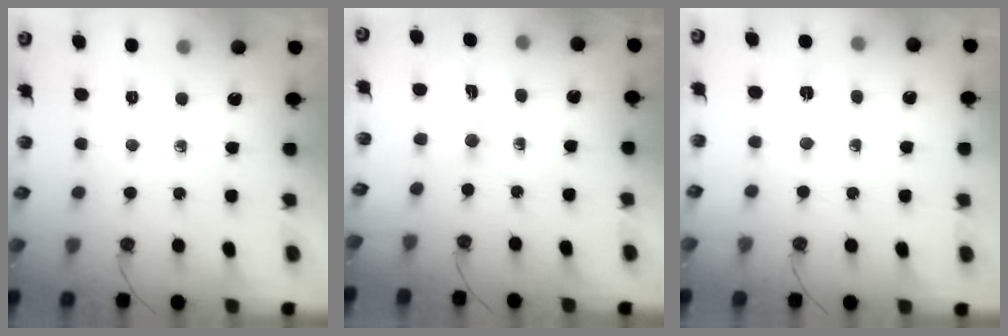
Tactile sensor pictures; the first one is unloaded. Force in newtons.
{"total": 0.8, "press": 0.7, "slide": 0.5}
{"total": 2.3, "press": 2.3, "slide": 0.3}